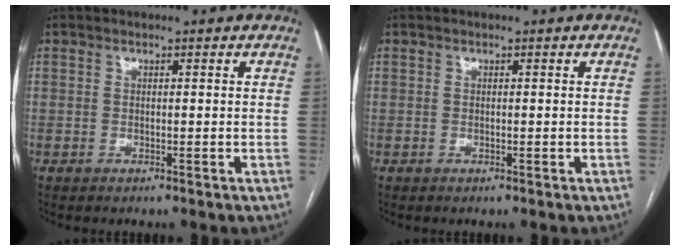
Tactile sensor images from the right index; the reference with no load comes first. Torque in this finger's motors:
{"motor_torque": [-0.07, 0.01, -0.02, 0.01]}